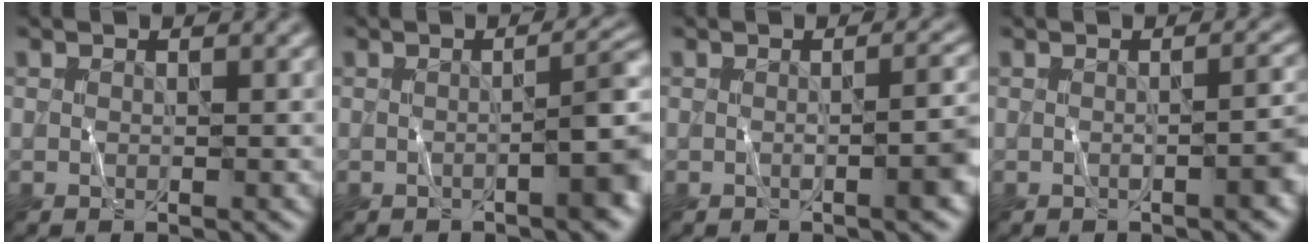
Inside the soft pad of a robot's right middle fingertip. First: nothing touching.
{"total": 4.5, "force": [-1.0, 1.0, 4.2], "torque": [-0.050, 0.012, -0.016]}
{"total": 3.2, "force": [-0.5, 0.8, 3.1], "torque": [-0.035, 0.007, -0.010]}
{"total": 2.5, "force": [-0.6, 0.7, 2.3], "torque": [-0.027, 0.007, -0.009]}